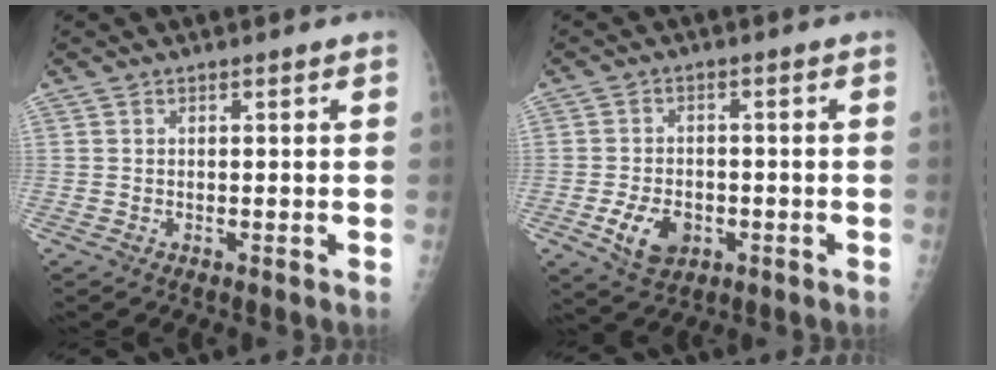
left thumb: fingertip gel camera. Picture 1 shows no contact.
{"total": 6.9, "force": [-2.3, 4.8, 4.4], "torque": [-0.067, 0.003, -0.034]}